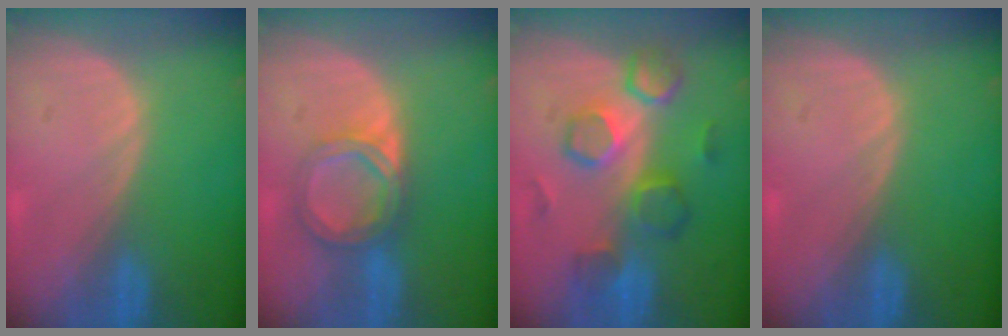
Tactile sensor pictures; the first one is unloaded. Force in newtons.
{"total": 5.9, "press": 5.2, "slide": 2.7}
{"total": 8.5, "press": 8.4, "slide": 1.4}
{"total": 0.0}